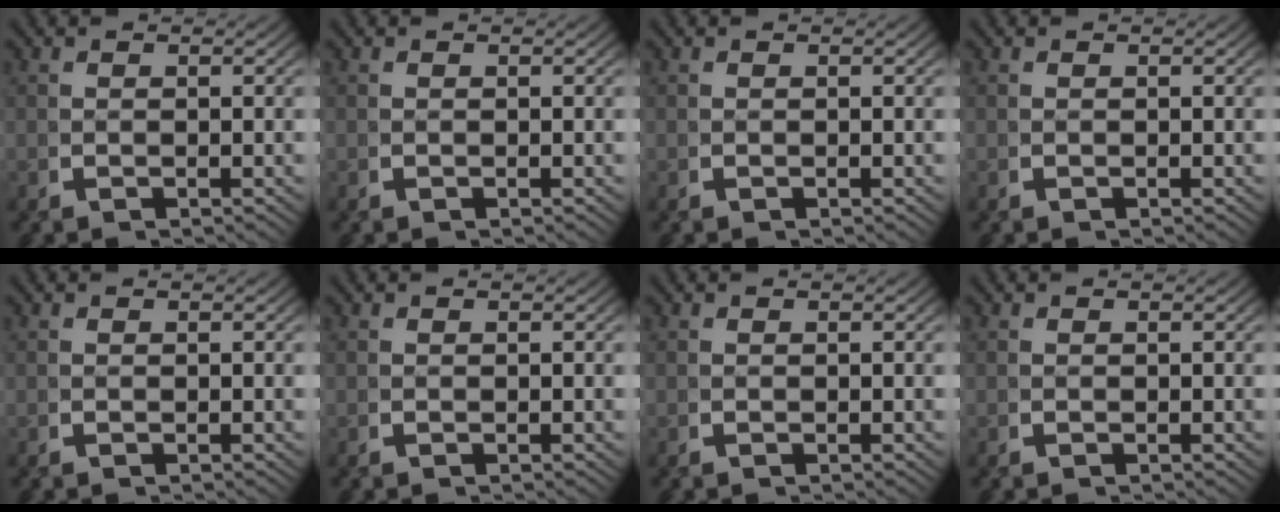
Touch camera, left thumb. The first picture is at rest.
{"total": 0.0}
{"total": 0.0}
{"total": 0.0}
{"total": 0.0}
{"total": 0.0}
{"total": 0.0}
{"total": 0.0}